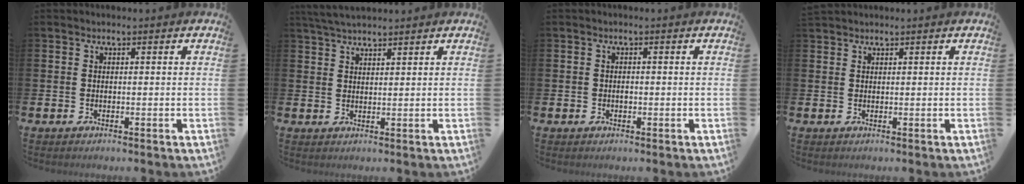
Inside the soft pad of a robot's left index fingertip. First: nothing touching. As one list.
[{"total": 3.4, "force": [3.2, 0.6, 1.0], "torque": [-0.022, -0.010, 0.059]}, {"total": 0.8, "force": [-0.2, 0.7, 0.4], "torque": [0.002, 0.002, -0.008]}, {"total": 1.1, "force": [1.0, 0.2, -0.1], "torque": [0.008, -0.001, 0.018]}]